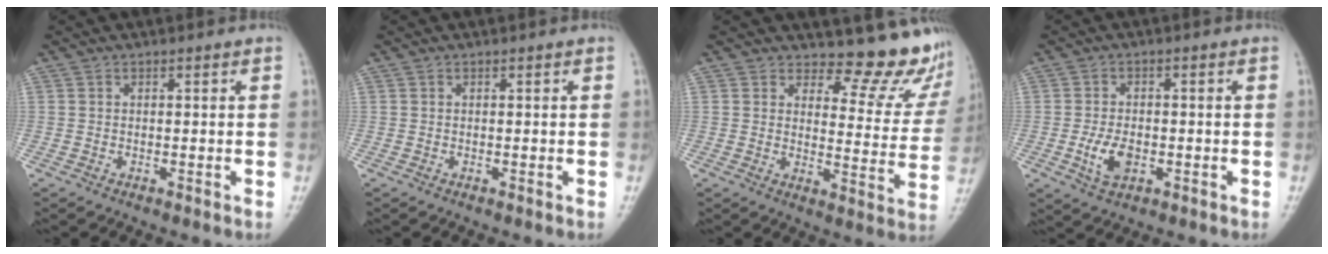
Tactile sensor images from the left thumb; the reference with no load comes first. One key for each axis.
{"total": 0.0}
{"total": 11.7, "fx": 11.0, "fy": 3.2, "fz": 2.2, "tx": 0.011, "ty": -0.119, "tz": 0.121}
{"total": 5.4, "fx": -1.4, "fy": 3.1, "fz": 4.1, "tx": -0.078, "ty": 0.001, "tz": -0.023}